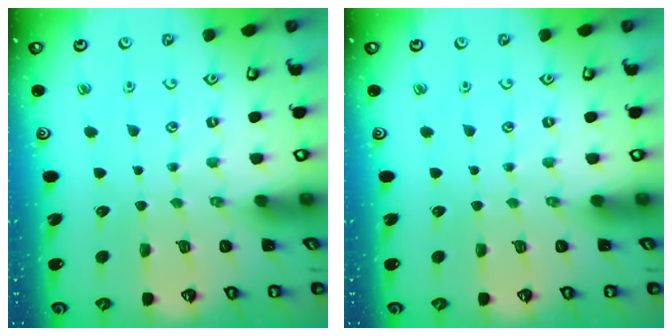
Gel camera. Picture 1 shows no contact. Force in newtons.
{"total": 0.0}